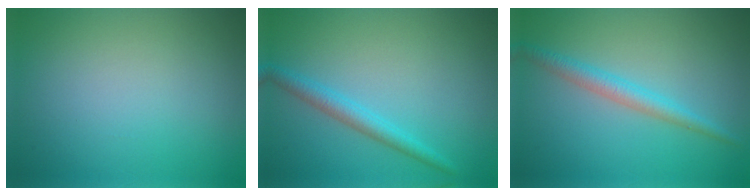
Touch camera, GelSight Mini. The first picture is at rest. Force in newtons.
{"total": 2.3, "press": 2.3, "slide": 0.1}
{"total": 2.5, "press": 2.5, "slide": 0.0}